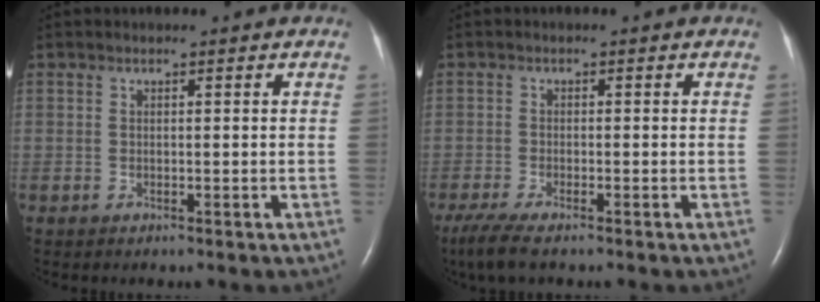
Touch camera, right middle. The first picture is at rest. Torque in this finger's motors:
{"motor_torque": [0.48, -0.36, 0.04, 0.06]}